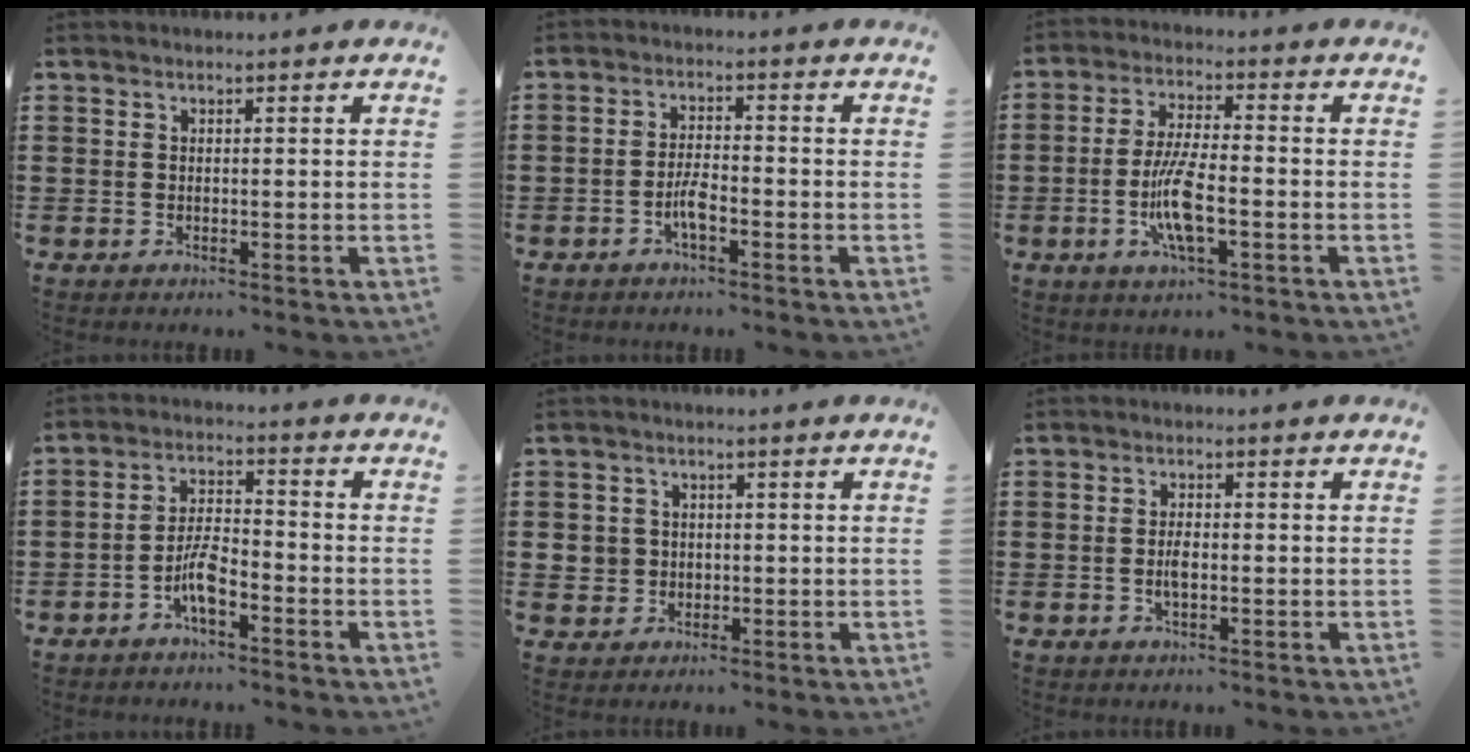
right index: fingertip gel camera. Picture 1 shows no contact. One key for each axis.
{"total": 3.5, "fx": -1.7, "fy": 0.9, "fz": 2.9, "tx": -0.061, "ty": 0.000, "tz": -0.034}
{"total": 7.9, "fx": -2.2, "fy": 2.0, "fz": 7.3, "tx": -0.155, "ty": -0.010, "tz": -0.044}
{"total": 5.1, "fx": -2.8, "fy": 1.6, "fz": 3.9, "tx": -0.094, "ty": 0.003, "tz": -0.061}
{"total": 3.0, "fx": -0.1, "fy": 2.9, "fz": 0.7, "tx": -0.026, "ty": 0.009, "tz": -0.005}
{"total": 2.3, "fx": -0.4, "fy": 1.0, "fz": 2.0, "tx": -0.038, "ty": 0.003, "tz": -0.007}